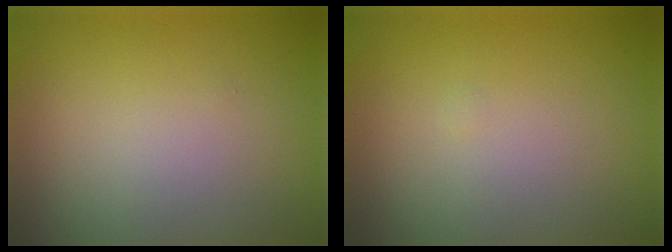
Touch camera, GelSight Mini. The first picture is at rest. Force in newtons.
{"total": 0.0}